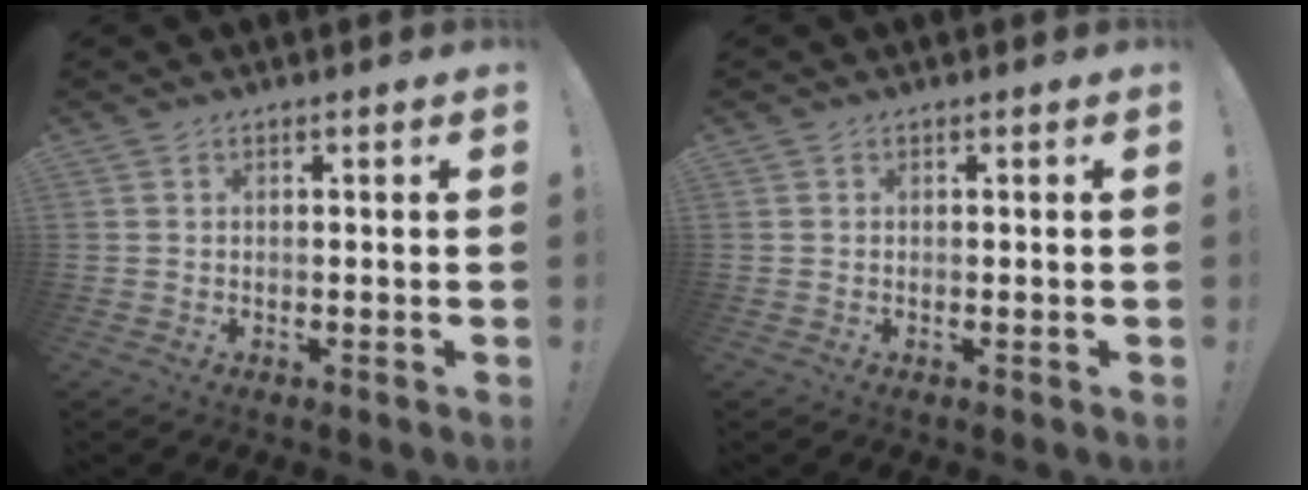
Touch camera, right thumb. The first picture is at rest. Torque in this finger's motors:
{"motor_torque": [-0.11, -0.20, -0.22, 0.11, 0.00]}